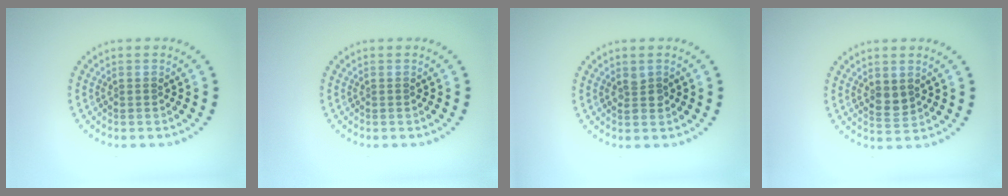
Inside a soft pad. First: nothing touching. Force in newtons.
{"total": 0.0}
{"total": 1.1, "press": 1.1, "slide": 0.2}
{"total": 1.8, "press": 1.7, "slide": 0.4}